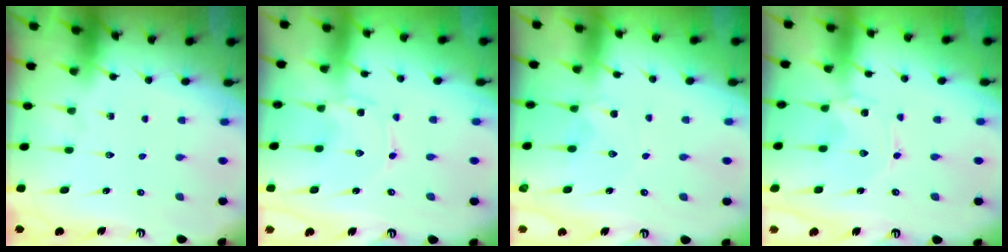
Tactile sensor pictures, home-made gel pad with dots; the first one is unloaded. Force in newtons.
{"total": 0.0}
{"total": 1.7, "press": 1.6, "slide": 0.3}
{"total": 0.0}